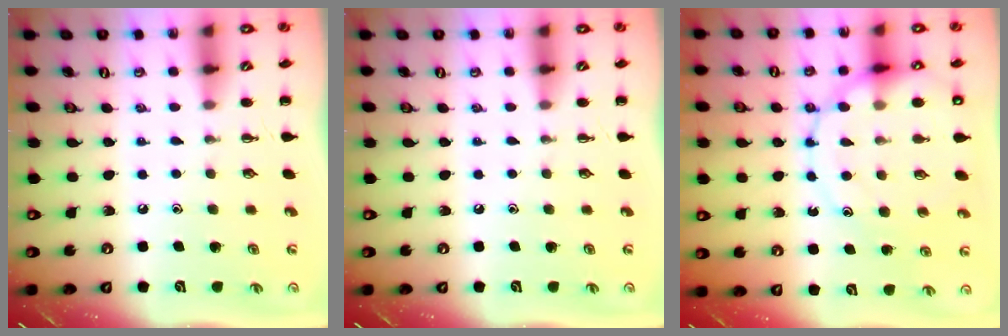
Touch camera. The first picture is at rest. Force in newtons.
{"total": 0.0}
{"total": 15.2, "press": 15.0, "slide": 2.4}